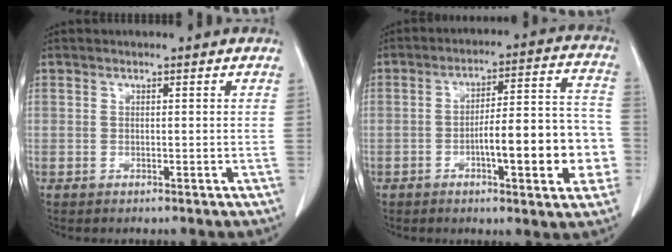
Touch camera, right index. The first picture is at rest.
{"total": 14.3, "force": [-3.8, 3.0, 13.4], "torque": [-0.185, 0.028, -0.051]}